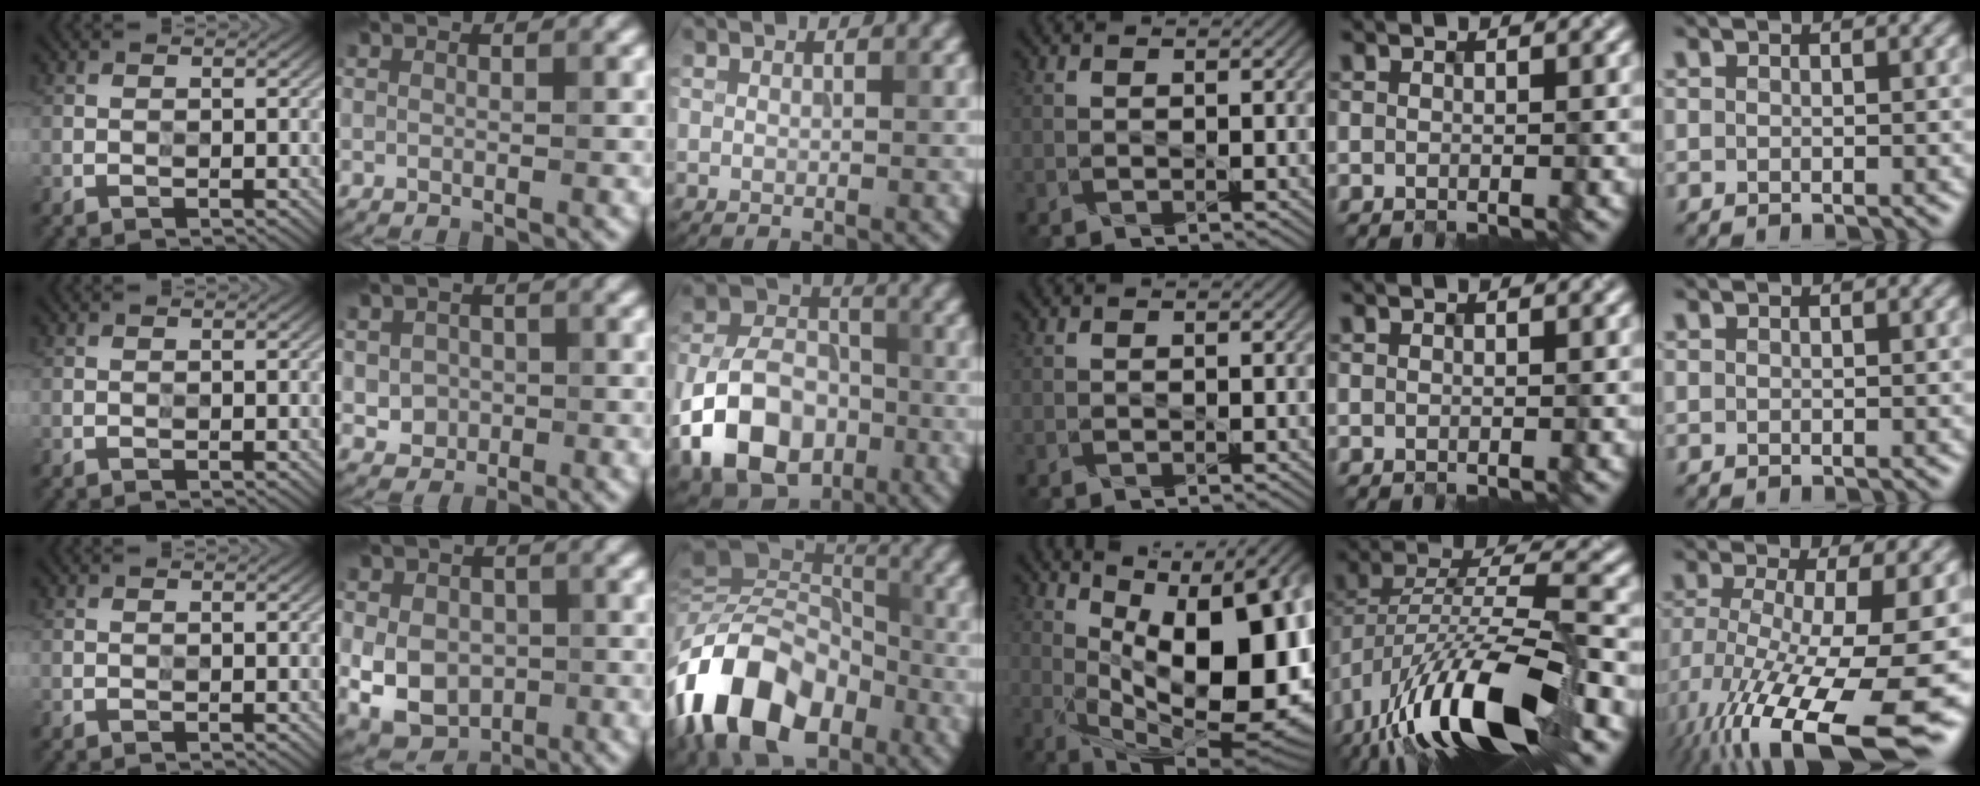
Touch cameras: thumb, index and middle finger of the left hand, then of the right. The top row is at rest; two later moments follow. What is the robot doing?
{"motion": "extract", "object": "power strip"}